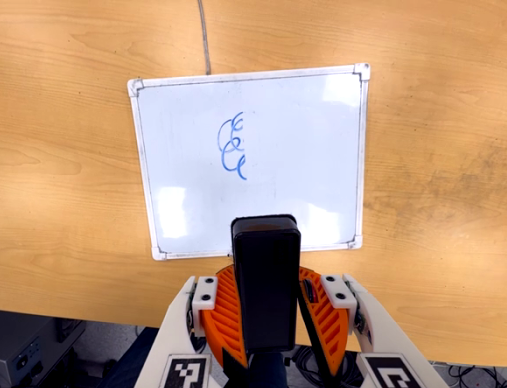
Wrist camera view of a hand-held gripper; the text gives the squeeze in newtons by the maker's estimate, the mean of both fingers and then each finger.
{"total": 7.7, "left": 8.7, "right": 6.7}